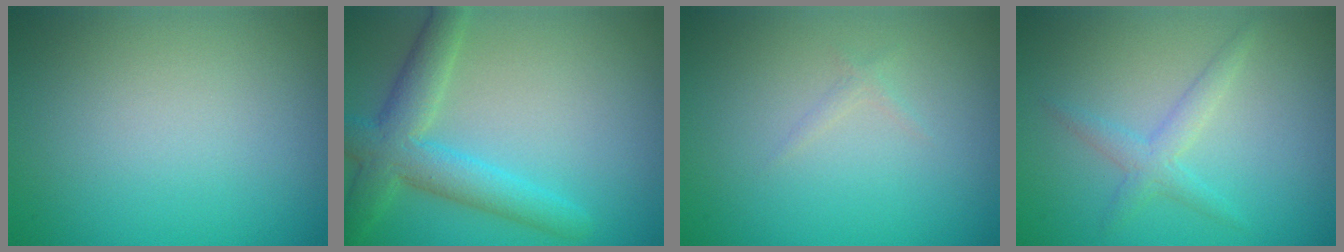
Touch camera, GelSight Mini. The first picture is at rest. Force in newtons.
{"total": 5.0, "press": 5.0, "slide": 0.2}
{"total": 0.5, "press": 0.5, "slide": 0.0}
{"total": 1.4, "press": 1.4, "slide": 0.0}